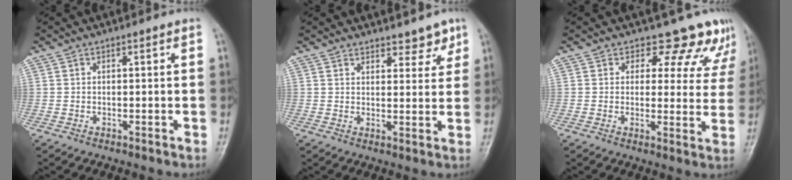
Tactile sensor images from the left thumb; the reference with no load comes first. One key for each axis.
{"total": 4.6, "fx": 3.8, "fy": 2.3, "fz": 1.4, "tx": 0.013, "ty": -0.025, "tz": 0.054}
{"total": 10.9, "fx": 9.2, "fy": 5.6, "fz": 1.4, "tx": 0.042, "ty": -0.050, "tz": 0.078}